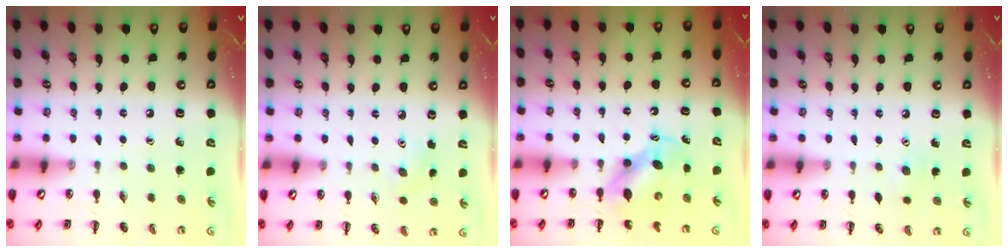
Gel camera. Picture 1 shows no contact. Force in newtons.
{"total": 3.9, "press": 3.7, "slide": 1.1}
{"total": 6.6, "press": 6.5, "slide": 0.7}
{"total": 4.1, "press": 4.0, "slide": 1.0}